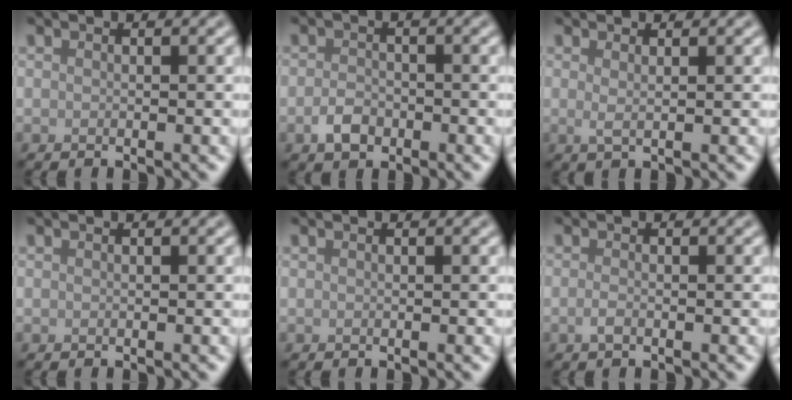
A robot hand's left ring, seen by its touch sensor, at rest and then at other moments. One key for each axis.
{"total": 2.1, "fx": -0.9, "fy": 1.4, "fz": 1.2, "tx": -0.024, "ty": 0.001, "tz": -0.022}
{"total": 1.2, "fx": 0.5, "fy": 0.4, "fz": 1.1, "tx": -0.016, "ty": -0.002, "tz": 0.006}
{"total": 0.0}
{"total": 0.0}
{"total": 0.9, "fx": -0.4, "fy": 0.3, "fz": 0.7, "tx": -0.017, "ty": -0.002, "tz": -0.009}